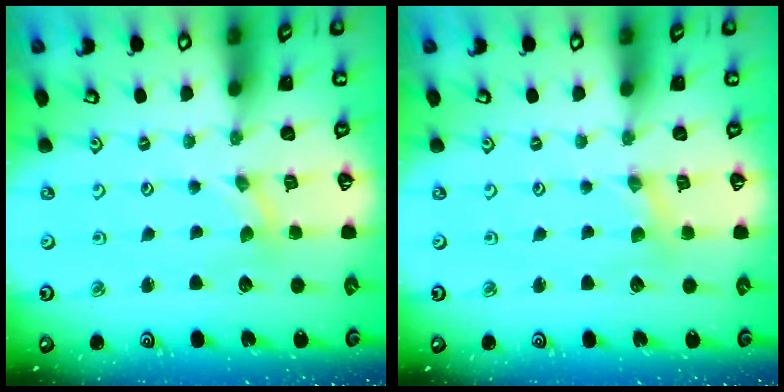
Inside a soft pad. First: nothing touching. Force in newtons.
{"total": 0.6, "press": 0.6, "slide": 0.1}